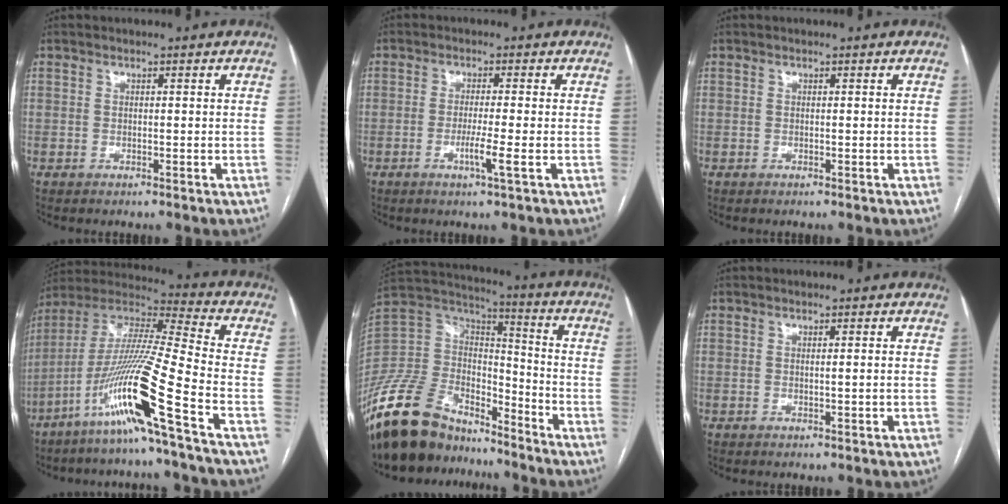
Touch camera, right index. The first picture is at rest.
{"total": 3.6, "force": [-1.2, -0.6, 3.4], "torque": [-0.066, -0.008, -0.024]}
{"total": 0.0}
{"total": 18.1, "force": [-9.1, -1.8, 15.5], "torque": [-0.325, -0.017, -0.175]}
{"total": 19.6, "force": [-15.7, 8.6, 8.0], "torque": [-0.175, 0.032, -0.288]}
{"total": 0.7, "force": [-0.1, -0.2, 0.7], "torque": [-0.010, -0.001, 0.001]}